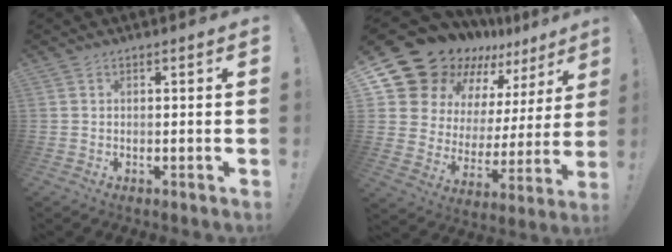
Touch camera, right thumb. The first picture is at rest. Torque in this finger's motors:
{"motor_torque": [1.09, 1.58, 0.36, 0.20, 0.34]}